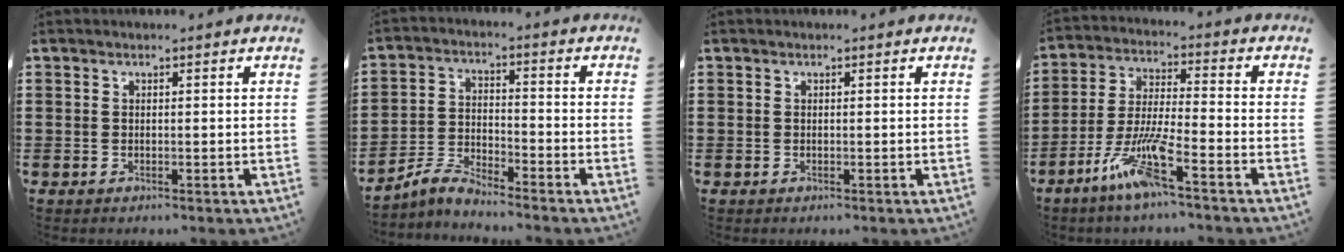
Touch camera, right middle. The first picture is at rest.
{"total": 4.7, "force": [-4.4, 0.6, 1.5], "torque": [-0.042, 0.000, -0.093]}
{"total": 0.0}
{"total": 9.0, "force": [-5.8, 0.7, 6.8], "torque": [-0.155, -0.011, -0.115]}